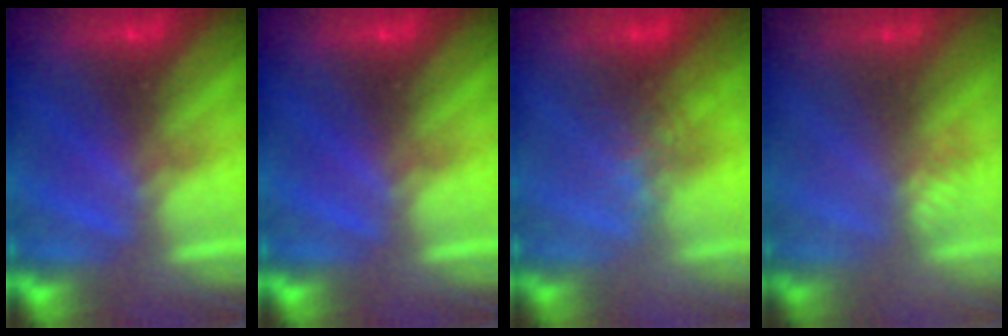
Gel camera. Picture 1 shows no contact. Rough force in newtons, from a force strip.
{"total": 0.0}
{"total": 2.6}
{"total": 2.7}